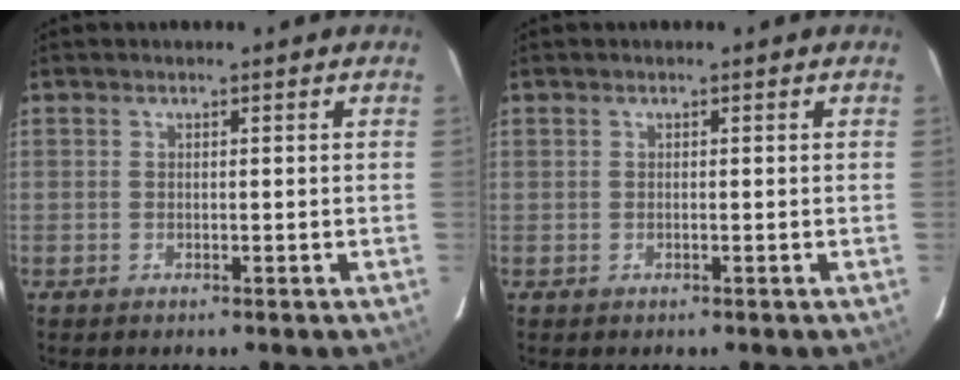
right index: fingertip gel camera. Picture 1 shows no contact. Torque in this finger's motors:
{"motor_torque": [0.05, 0.12, 0.01, 0.00]}